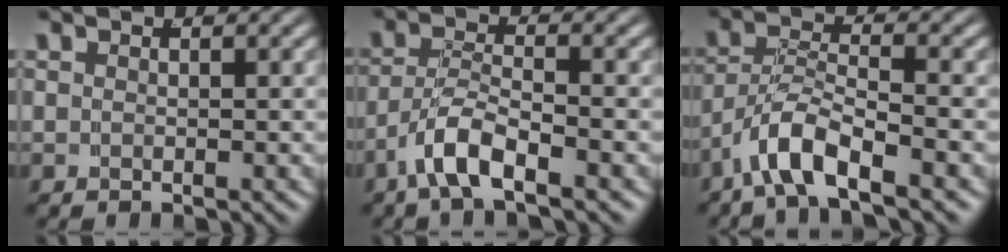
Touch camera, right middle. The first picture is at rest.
{"total": 3.6, "force": [-2.4, 0.9, 2.6], "torque": [-0.053, -0.011, -0.037]}
{"total": 4.2, "force": [-2.7, 1.4, 2.9], "torque": [-0.071, -0.017, -0.038]}